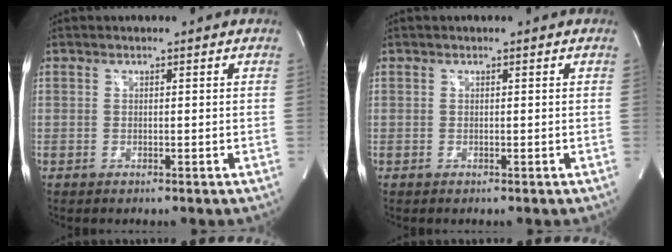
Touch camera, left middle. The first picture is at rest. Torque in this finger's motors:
{"motor_torque": [0.04, 0.12, 0.00, 0.01]}